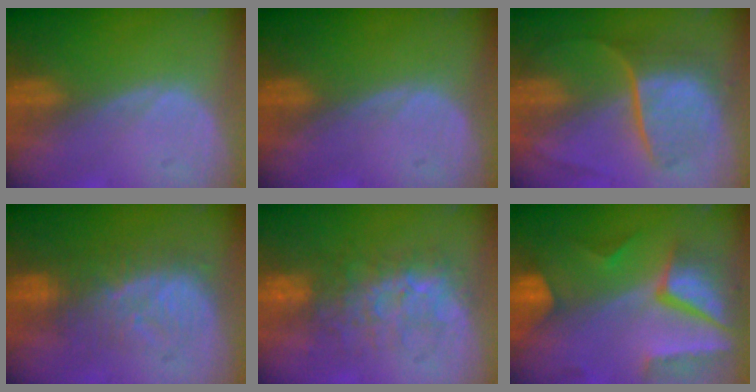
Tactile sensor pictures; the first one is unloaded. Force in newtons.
{"total": 0.0}
{"total": 8.9, "press": 7.5, "slide": 4.7}
{"total": 8.0, "press": 7.9, "slide": 1.5}
{"total": 8.0, "press": 7.8, "slide": 2.1}
{"total": 10.2, "press": 8.6, "slide": 5.4}